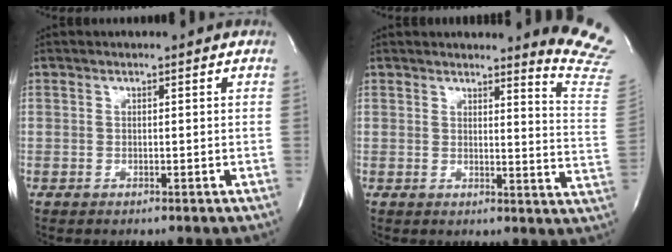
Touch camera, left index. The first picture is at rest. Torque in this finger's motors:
{"motor_torque": [-0.03, -0.06, 0.20, 0.02]}